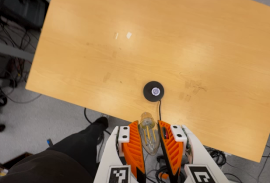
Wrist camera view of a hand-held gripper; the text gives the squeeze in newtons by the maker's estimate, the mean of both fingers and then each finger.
{"total": 14.1, "left": 15.8, "right": 12.4}